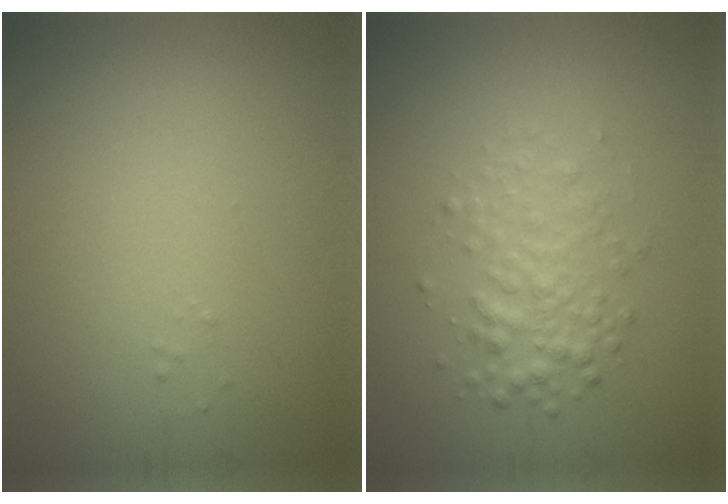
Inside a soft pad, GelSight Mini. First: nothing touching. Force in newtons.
{"total": 2.7, "press": 2.7, "slide": 0.1}